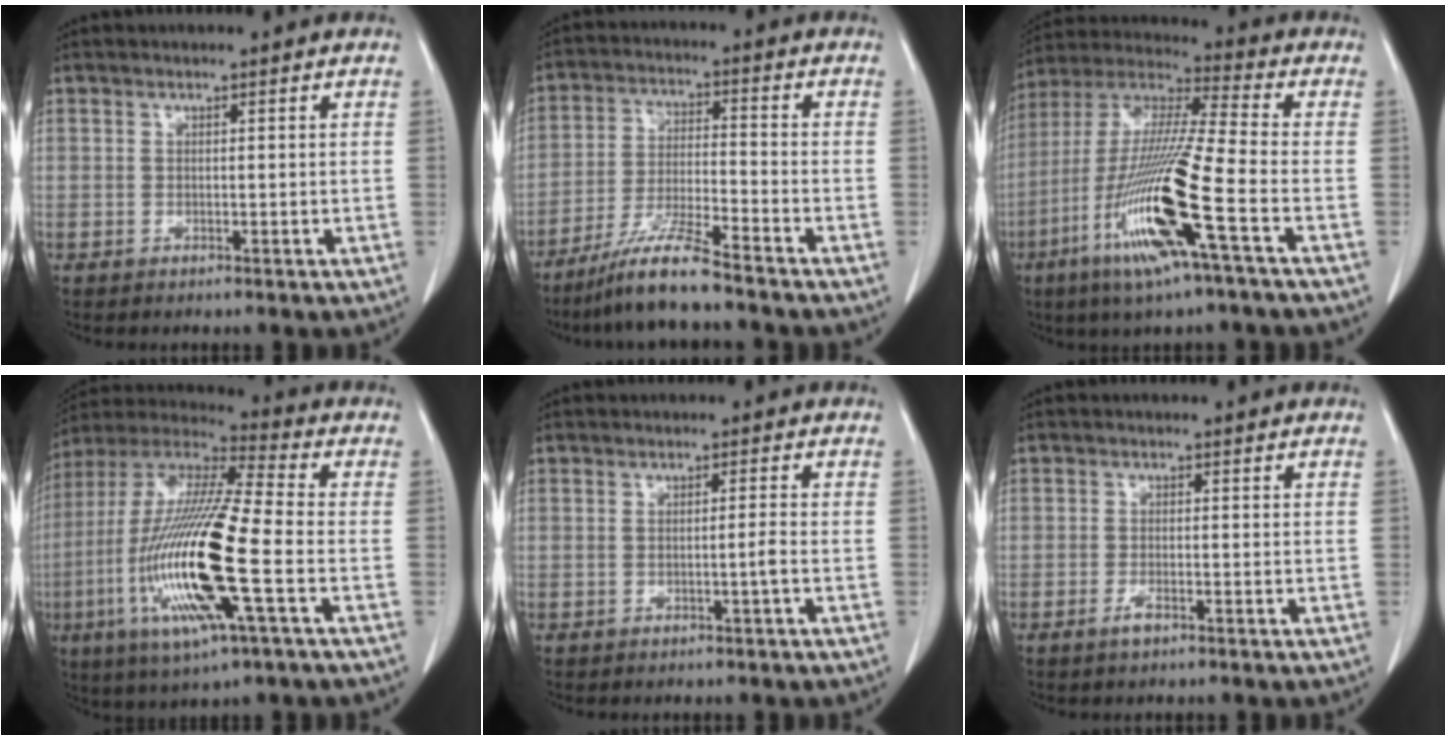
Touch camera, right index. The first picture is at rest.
{"total": 8.8, "force": [-7.1, -0.4, 5.2], "torque": [-0.103, -0.027, -0.137]}
{"total": 18.2, "force": [-7.2, 0.0, 16.8], "torque": [-0.356, -0.029, -0.144]}
{"total": 21.5, "force": [-5.6, 2.1, 20.7], "torque": [-0.449, -0.028, -0.108]}
{"total": 1.5, "force": [-0.5, -0.4, 1.3], "torque": [-0.021, -0.001, -0.009]}
{"total": 1.5, "force": [-1.0, 0.3, 1.1], "torque": [-0.025, -0.002, -0.018]}